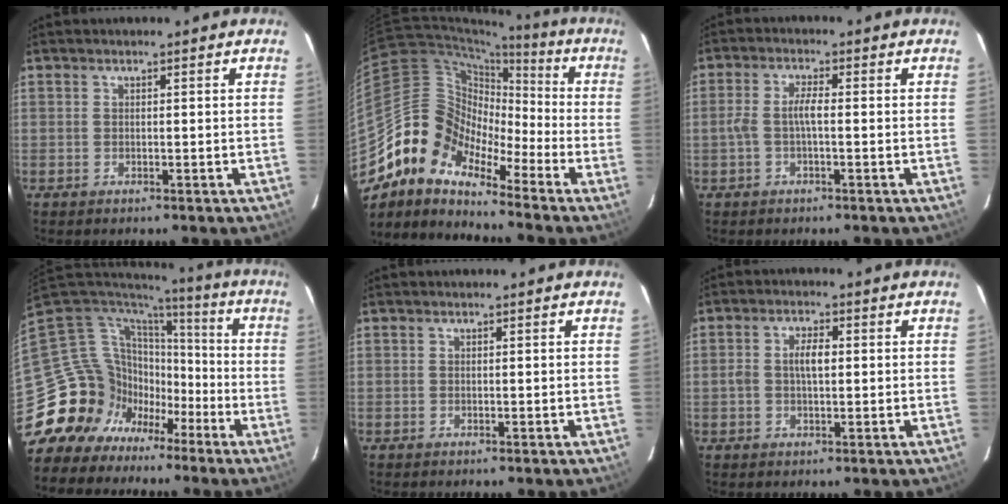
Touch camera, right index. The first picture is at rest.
{"total": 12.0, "force": [-9.1, 6.6, 4.4], "torque": [-0.076, 0.026, -0.204]}
{"total": 3.5, "force": [-0.8, 0.7, 3.4], "torque": [-0.073, 0.008, -0.013]}
{"total": 17.4, "force": [-9.0, 14.4, 3.7], "torque": [-0.111, 0.036, -0.151]}
{"total": 0.0}
{"total": 3.9, "force": [0.2, 1.8, 3.5], "torque": [-0.068, 0.009, 0.003]}